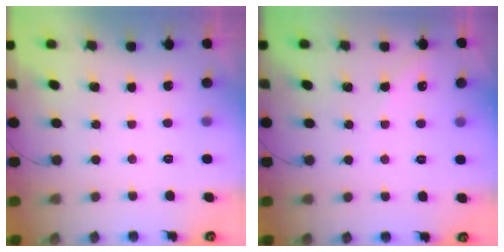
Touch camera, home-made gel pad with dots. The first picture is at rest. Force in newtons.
{"total": 3.0, "press": 3.0, "slide": 0.4}